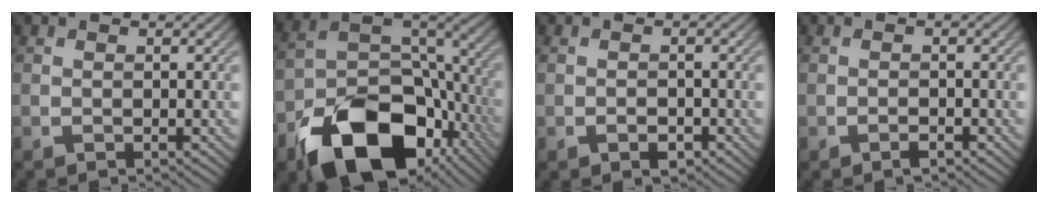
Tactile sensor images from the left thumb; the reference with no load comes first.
{"total": 17.8, "force": [-9.8, 10.9, 10.1], "torque": [-0.188, -0.045, -0.161]}
{"total": 1.6, "force": [-0.9, 1.0, 0.9], "torque": [-0.016, -0.003, -0.015]}
{"total": 1.1, "force": [-0.8, 0.4, 0.7], "torque": [-0.012, 0.000, -0.014]}